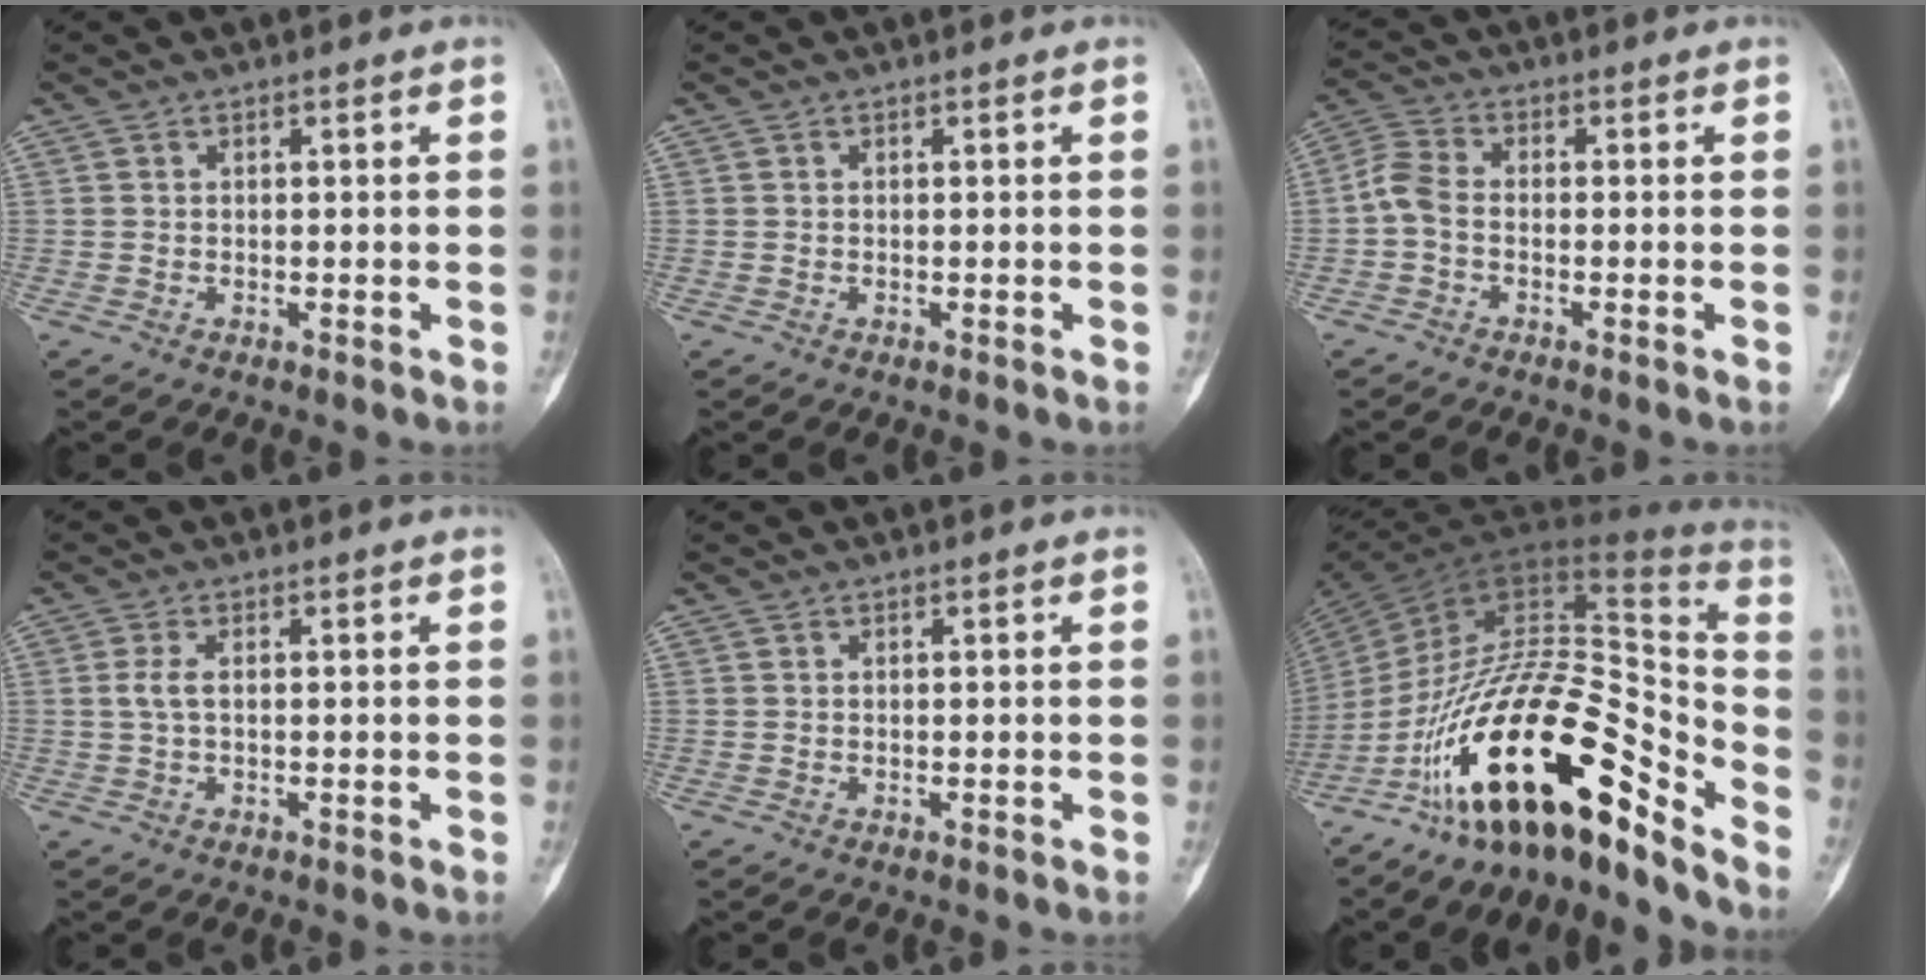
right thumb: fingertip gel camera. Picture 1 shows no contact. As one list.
[{"total": 0.0}, {"total": 4.4, "force": [-1.2, 2.6, 3.4], "torque": [-0.077, 0.015, -0.036]}, {"total": 2.1, "force": [0.2, 0.9, 1.9], "torque": [-0.047, 0.003, 0.004]}, {"total": 0.0}, {"total": 26.8, "force": [-17.0, 8.7, 18.8], "torque": [-0.272, 0.113, -0.284]}]